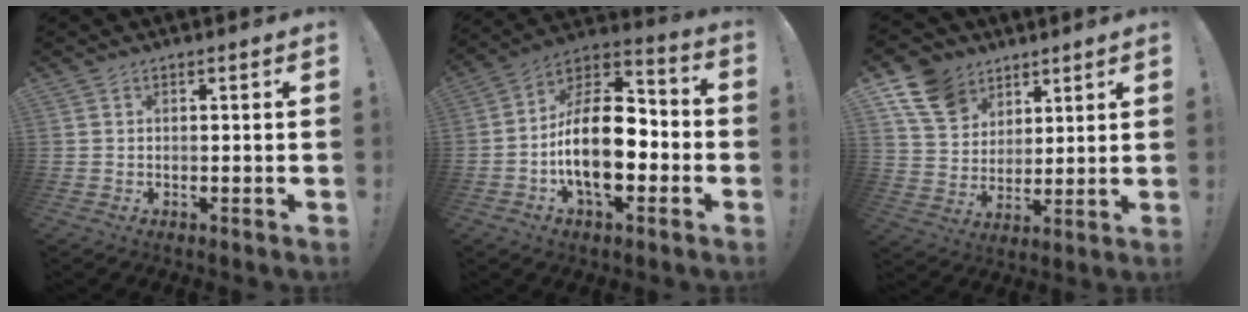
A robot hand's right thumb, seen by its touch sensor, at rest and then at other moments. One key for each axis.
{"total": 20.7, "fx": -3.8, "fy": 11.5, "fz": 16.8, "tx": -0.304, "ty": 0.014, "tz": -0.060}
{"total": 13.4, "fx": 7.9, "fy": 9.7, "fz": 4.7, "tx": -0.086, "ty": -0.045, "tz": 0.157}